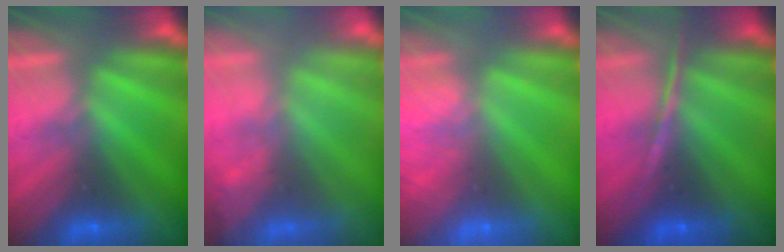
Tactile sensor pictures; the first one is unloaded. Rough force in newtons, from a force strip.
{"total": 1.1}
{"total": 7.1}
{"total": 1.3}